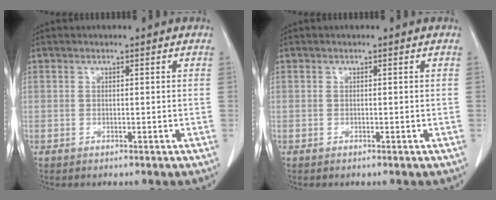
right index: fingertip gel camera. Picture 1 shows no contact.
{"total": 0.0}